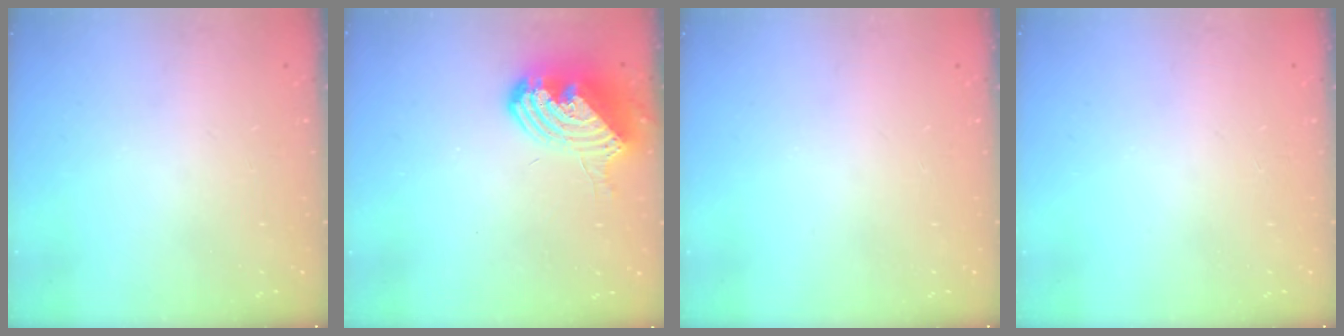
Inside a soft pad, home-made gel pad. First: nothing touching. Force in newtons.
{"total": 13.5, "press": 13.5, "slide": 1.5}
{"total": 0.0}
{"total": 0.0}